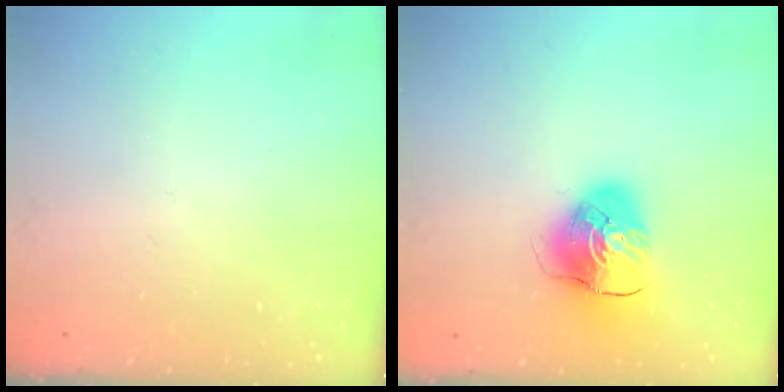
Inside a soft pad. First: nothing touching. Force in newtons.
{"total": 9.1, "press": 9.0, "slide": 1.2}